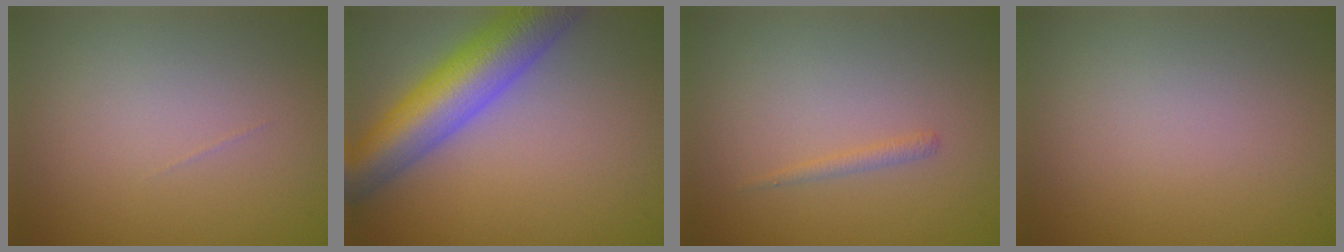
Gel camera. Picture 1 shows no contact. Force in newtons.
{"total": 8.9, "press": 8.9, "slide": 0.4}
{"total": 0.8, "press": 0.8, "slide": 0.1}
{"total": 0.0}